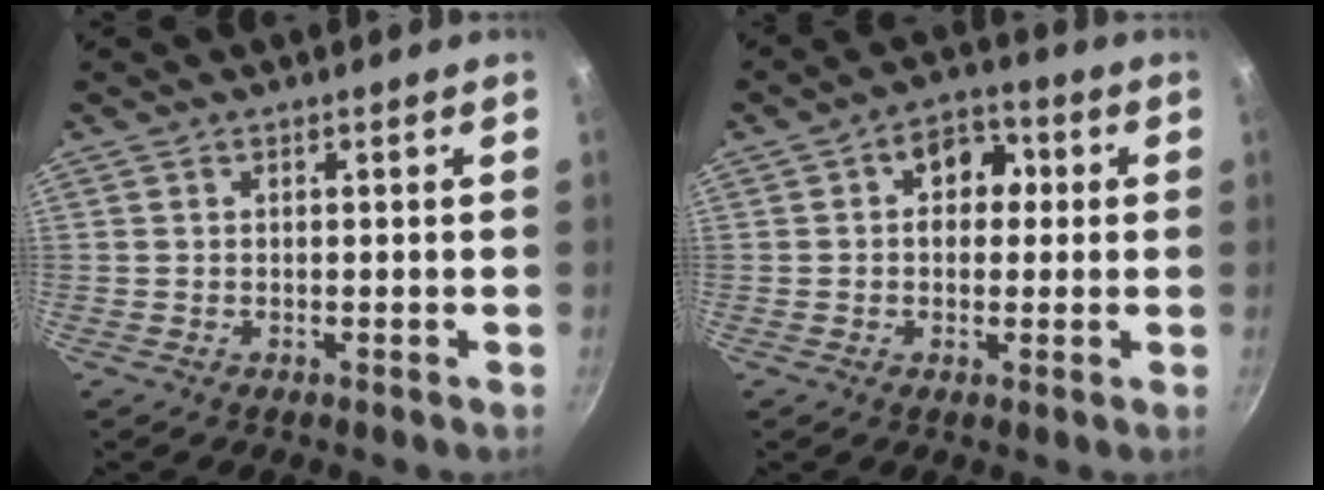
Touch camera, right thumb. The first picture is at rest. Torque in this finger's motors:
{"motor_torque": [0.47, 0.80, -0.08, 0.15, 0.05]}